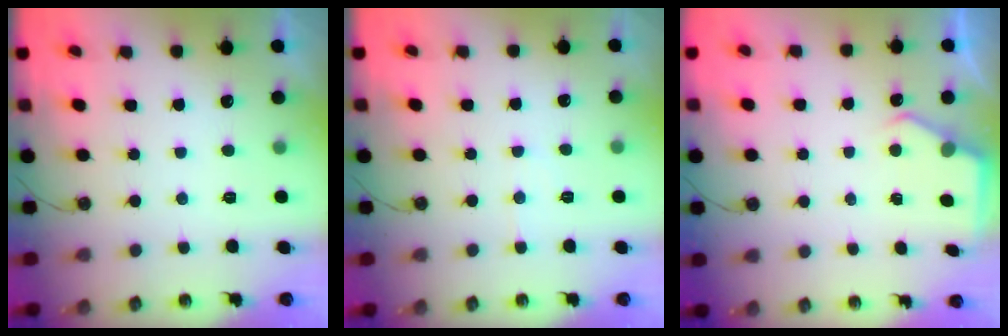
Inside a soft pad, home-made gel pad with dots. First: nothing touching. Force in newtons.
{"total": 4.4, "press": 4.4, "slide": 0.6}
{"total": 2.8, "press": 2.8, "slide": 0.4}